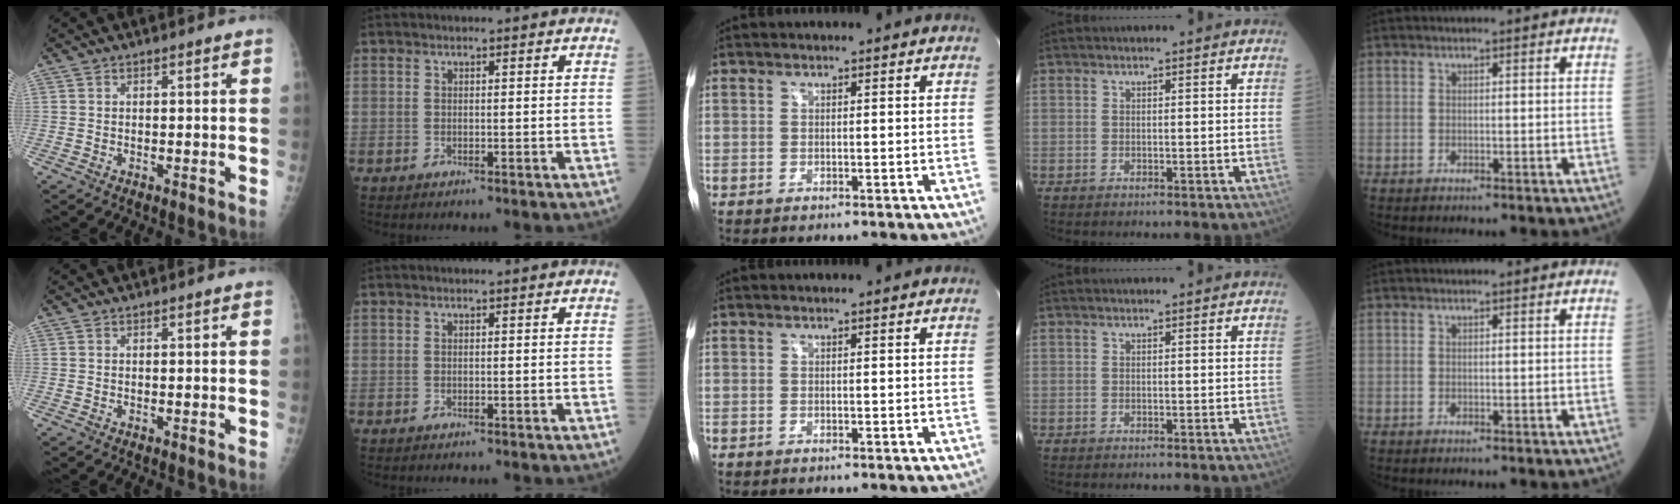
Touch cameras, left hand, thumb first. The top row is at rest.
{}